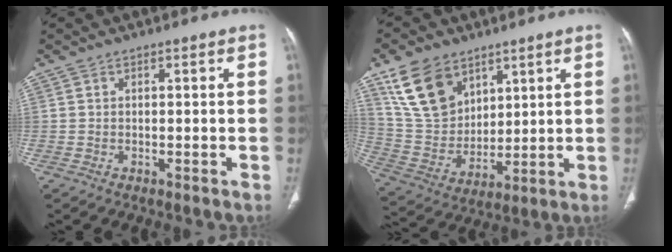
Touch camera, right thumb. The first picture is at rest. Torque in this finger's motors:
{"motor_torque": [-0.48, 3.52, 1.09, 1.37, 0.13]}